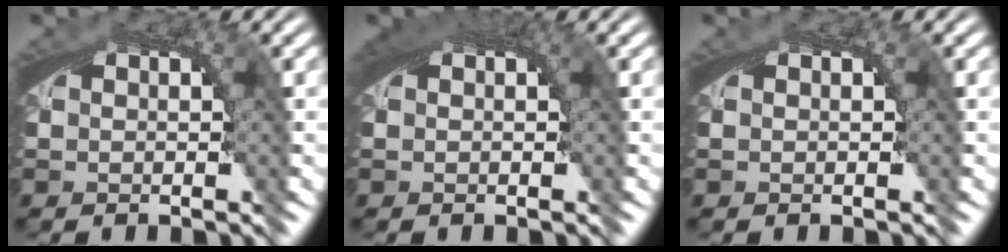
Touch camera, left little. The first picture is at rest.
{"total": 1.5, "force": [0.7, 0.2, 1.4], "torque": [-0.017, 0.007, 0.011]}
{"total": 0.0}